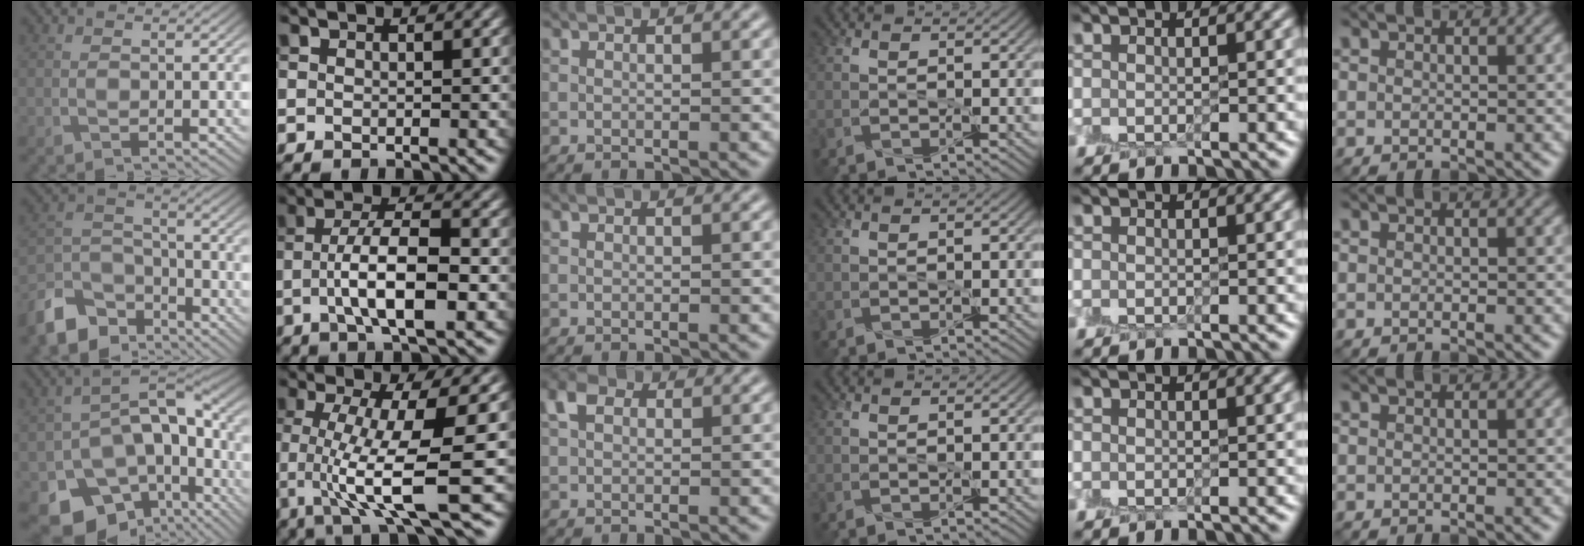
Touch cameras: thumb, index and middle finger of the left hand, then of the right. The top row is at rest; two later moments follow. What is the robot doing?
{"motion": "peel", "object": "lint roller sheet"}